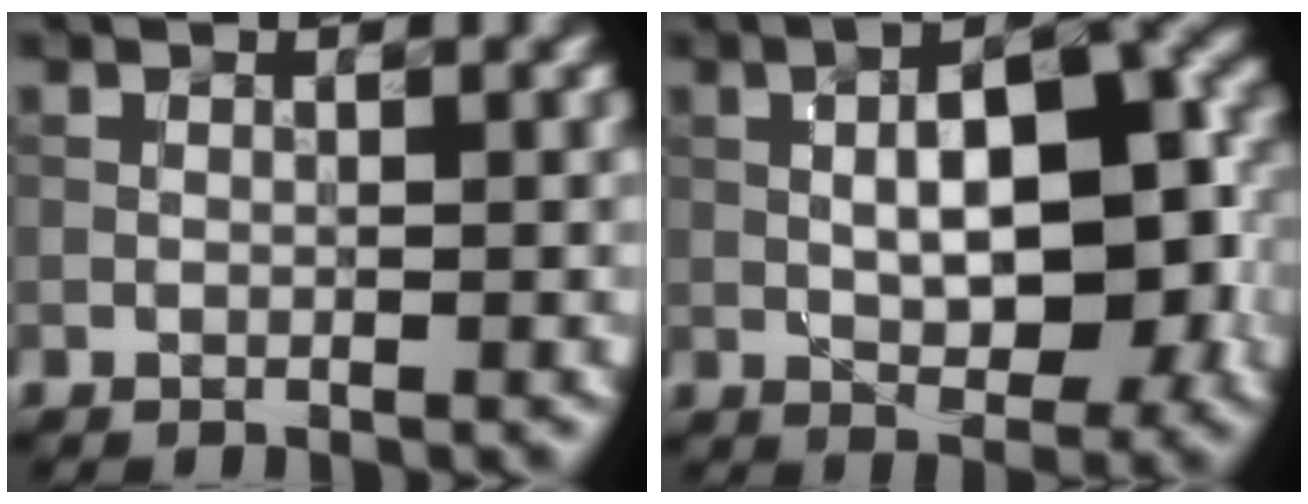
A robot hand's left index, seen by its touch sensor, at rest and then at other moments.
{"total": 8.7, "force": [0.0, 3.8, 7.8], "torque": [-0.110, 0.011, 0.000]}